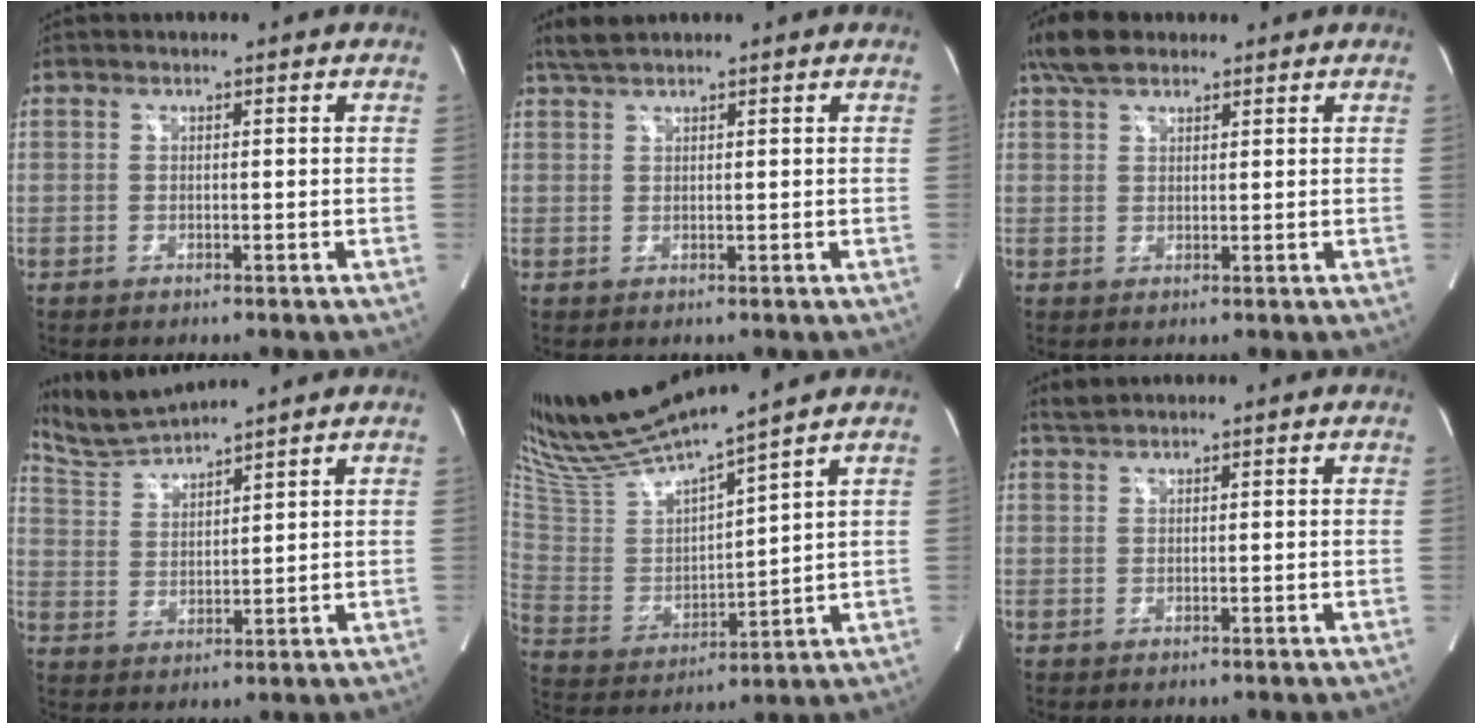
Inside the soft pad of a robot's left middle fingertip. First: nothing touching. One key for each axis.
{"total": 2.4, "fx": 2.1, "fy": 0.2, "fz": 1.0, "tx": -0.026, "ty": 0.013, "tz": 0.045}
{"total": 5.0, "fx": 3.8, "fy": 2.2, "fz": 2.4, "tx": -0.056, "ty": 0.022, "tz": 0.076}
{"total": 6.8, "fx": 6.6, "fy": -1.3, "fz": 0.4, "tx": -0.028, "ty": 0.006, "tz": 0.146}
{"total": 16.1, "fx": 14.4, "fy": -0.7, "fz": 7.1, "tx": -0.143, "ty": -0.013, "tz": 0.285}
{"total": 1.2, "fx": 1.2, "fy": -0.2, "fz": 0.1, "tx": -0.008, "ty": 0.010, "tz": 0.030}